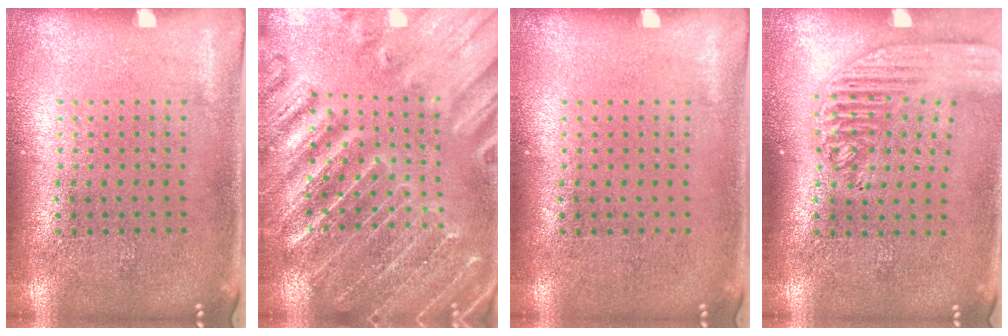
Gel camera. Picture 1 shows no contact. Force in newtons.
{"total": 3.6, "press": 3.5, "slide": 1.0}
{"total": 0.0}
{"total": 2.1, "press": 1.8, "slide": 1.1}